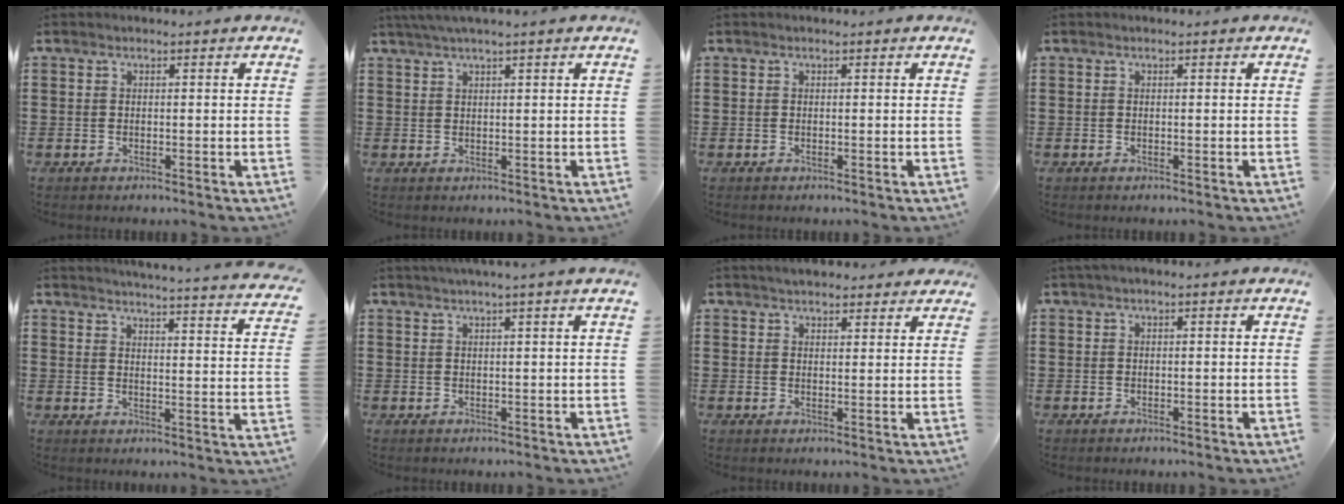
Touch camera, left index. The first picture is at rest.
{"total": 2.1, "force": [1.4, -0.2, 1.5], "torque": [-0.029, 0.001, 0.025]}
{"total": 0.0}
{"total": 0.0}
{"total": 4.0, "force": [3.8, -0.7, 0.9], "torque": [-0.027, -0.035, 0.060]}
{"total": 1.6, "force": [1.2, -0.6, 0.9], "torque": [-0.017, -0.003, 0.022]}
{"total": 3.0, "force": [2.9, 0.6, 0.6], "torque": [-0.017, 0.000, 0.054]}
{"total": 0.6, "force": [0.2, 0.1, 0.6], "torque": [-0.010, 0.000, 0.004]}